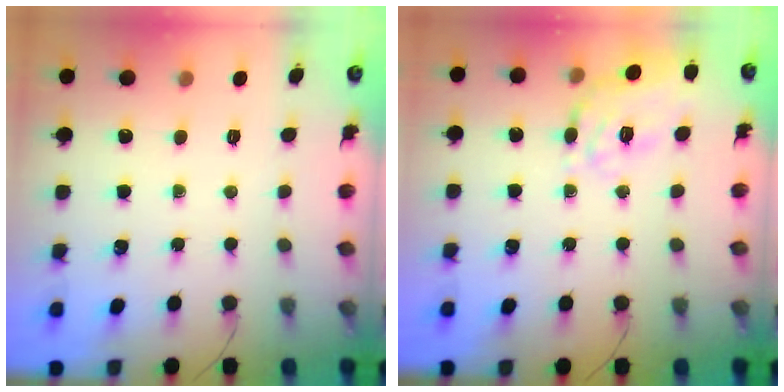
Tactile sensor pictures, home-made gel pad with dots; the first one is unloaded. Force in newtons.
{"total": 13.1, "press": 12.9, "slide": 2.3}